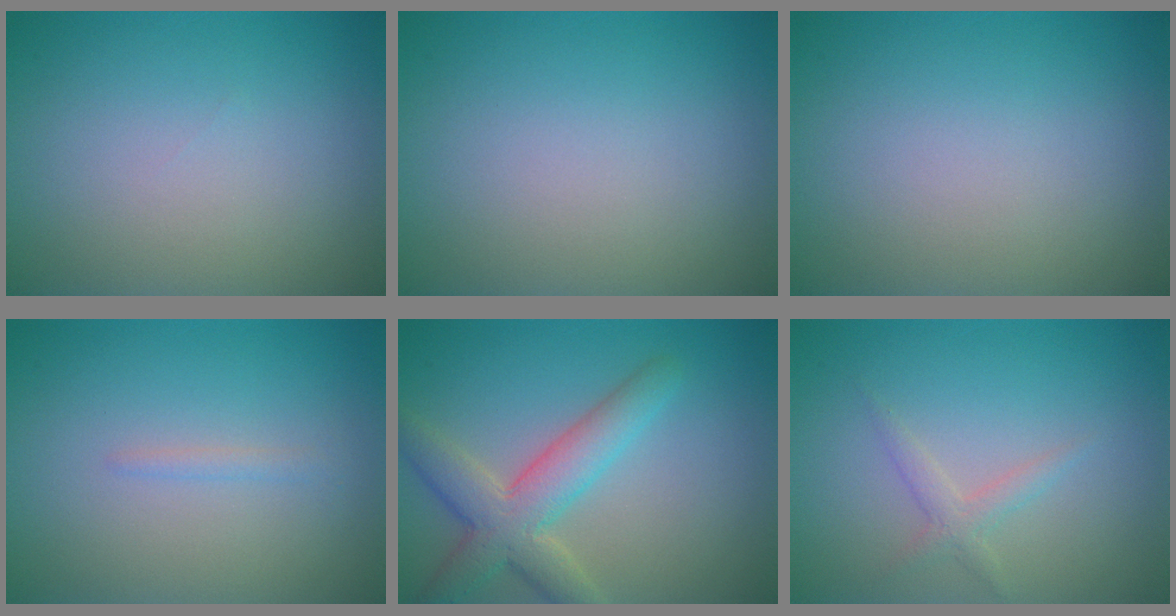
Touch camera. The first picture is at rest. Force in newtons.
{"total": 0.0}
{"total": 0.0}
{"total": 0.8, "press": 0.7, "slide": 0.1}
{"total": 5.3, "press": 5.3, "slide": 0.4}
{"total": 1.5, "press": 1.5, "slide": 0.0}